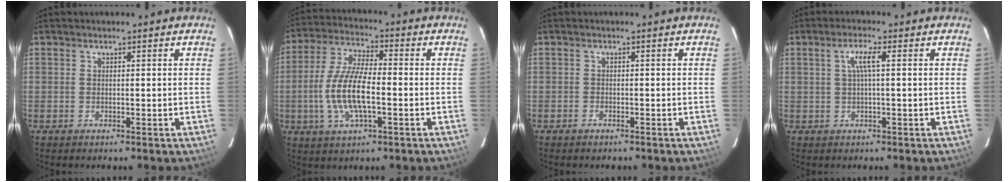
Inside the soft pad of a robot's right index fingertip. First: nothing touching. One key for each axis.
{"total": 12.1, "fx": -2.6, "fy": 4.1, "fz": 11.1, "tx": -0.232, "ty": -0.001, "tz": -0.051}
{"total": 1.4, "fx": -1.1, "fy": 0.8, "fz": 0.3, "tx": -0.010, "ty": 0.001, "tz": -0.018}
{"total": 3.2, "fx": 0.5, "fy": 0.1, "fz": 3.1, "tx": -0.062, "ty": 0.005, "tz": 0.010}